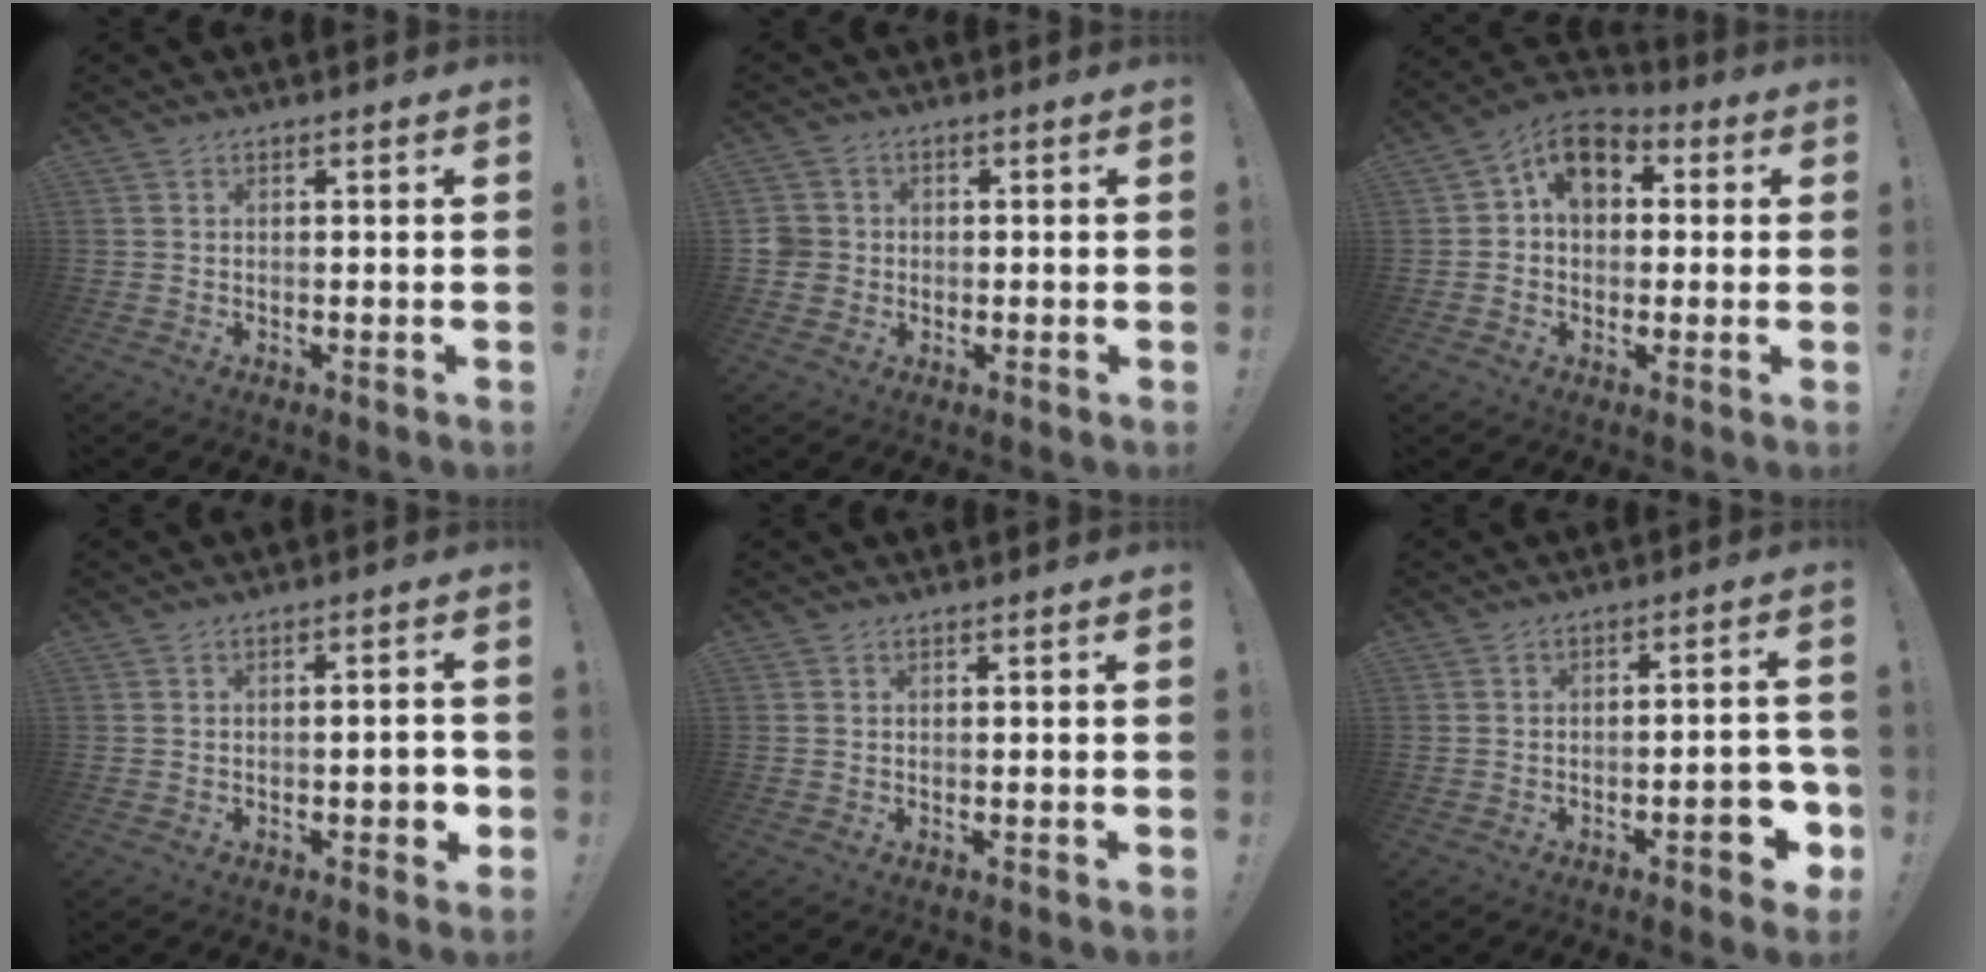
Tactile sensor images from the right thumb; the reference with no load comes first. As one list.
[{"total": 5.0, "force": [-0.4, 4.7, 1.5], "torque": [-0.042, 0.009, -0.005]}, {"total": 10.0, "force": [3.1, 7.4, 6.0], "torque": [-0.083, -0.004, 0.060]}, {"total": 4.0, "force": [-1.4, 1.3, 3.5], "torque": [-0.042, 0.007, -0.022]}, {"total": 0.0}, {"total": 8.4, "force": [-3.6, 3.0, 7.0], "torque": [-0.080, 0.014, -0.056]}]